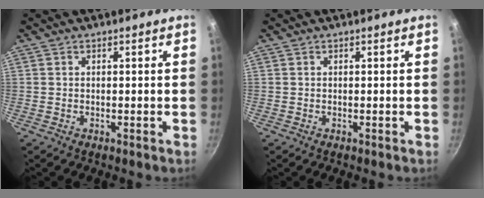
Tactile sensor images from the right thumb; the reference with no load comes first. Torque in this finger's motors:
{"motor_torque": [0.02, -0.01, 0.00, 0.00, 0.00]}